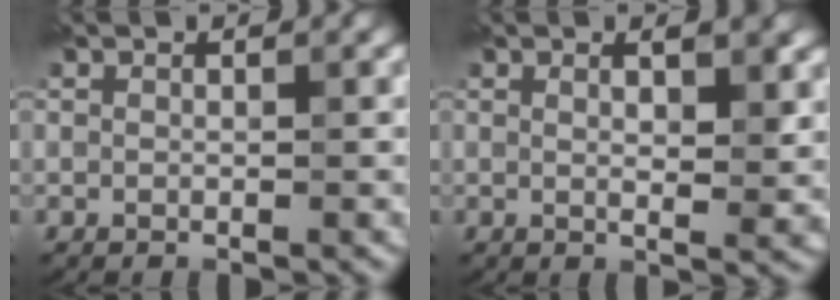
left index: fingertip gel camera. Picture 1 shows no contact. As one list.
[{"total": 4.2, "force": [1.5, 1.3, 3.7], "torque": [-0.045, 0.004, 0.014]}]